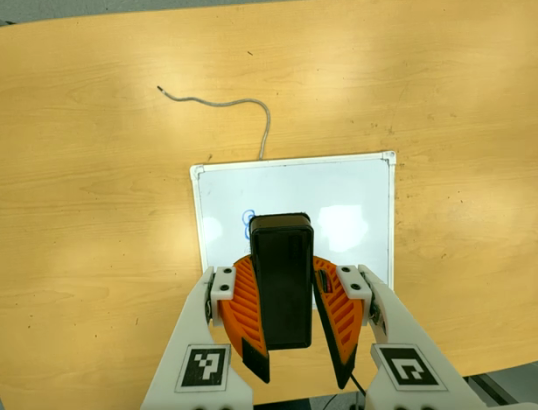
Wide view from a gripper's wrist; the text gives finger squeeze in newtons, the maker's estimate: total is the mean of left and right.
{"total": 9.7, "left": 9.4, "right": 10.0}